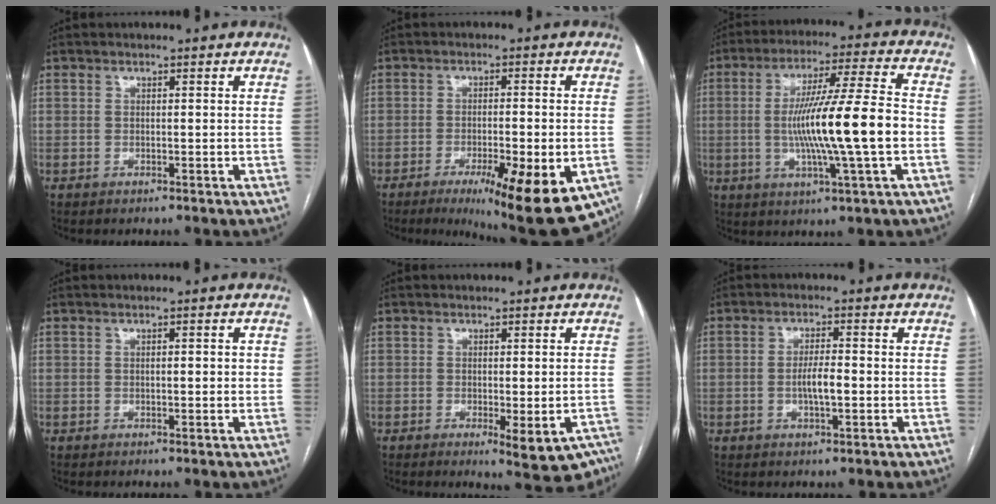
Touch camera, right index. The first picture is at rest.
{"total": 15.8, "force": [-8.0, 3.1, 13.3], "torque": [-0.128, -0.019, -0.110]}
{"total": 15.6, "force": [-1.9, -0.5, 15.4], "torque": [-0.272, -0.001, -0.036]}
{"total": 1.7, "force": [0.1, 0.5, 1.6], "torque": [-0.025, 0.002, 0.001]}
{"total": 9.0, "force": [-6.0, 3.2, 5.8], "torque": [-0.046, -0.006, -0.083]}
{"total": 3.9, "force": [-0.7, 0.8, 3.7], "torque": [-0.072, -0.001, -0.012]}